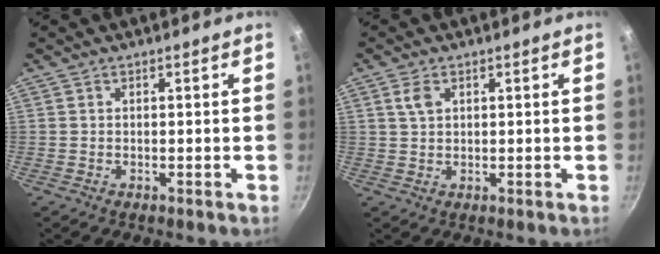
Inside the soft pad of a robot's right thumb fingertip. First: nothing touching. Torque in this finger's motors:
{"motor_torque": [-0.55, 0.51, -0.02, -0.14, 0.03]}